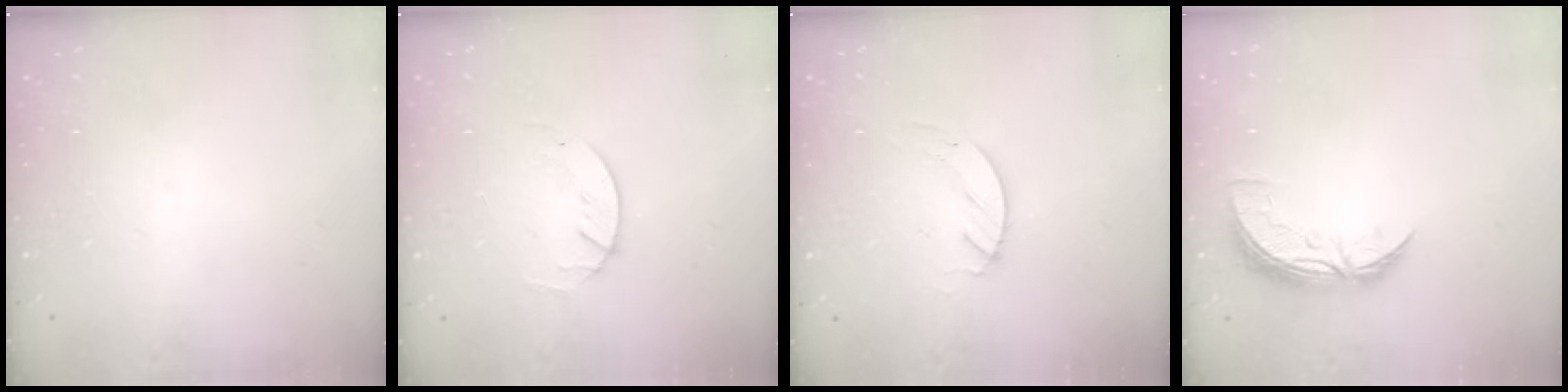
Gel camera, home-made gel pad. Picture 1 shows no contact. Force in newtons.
{"total": 1.4, "press": 1.4, "slide": 0.2}
{"total": 2.4, "press": 2.4, "slide": 0.2}
{"total": 8.6, "press": 8.6, "slide": 0.1}